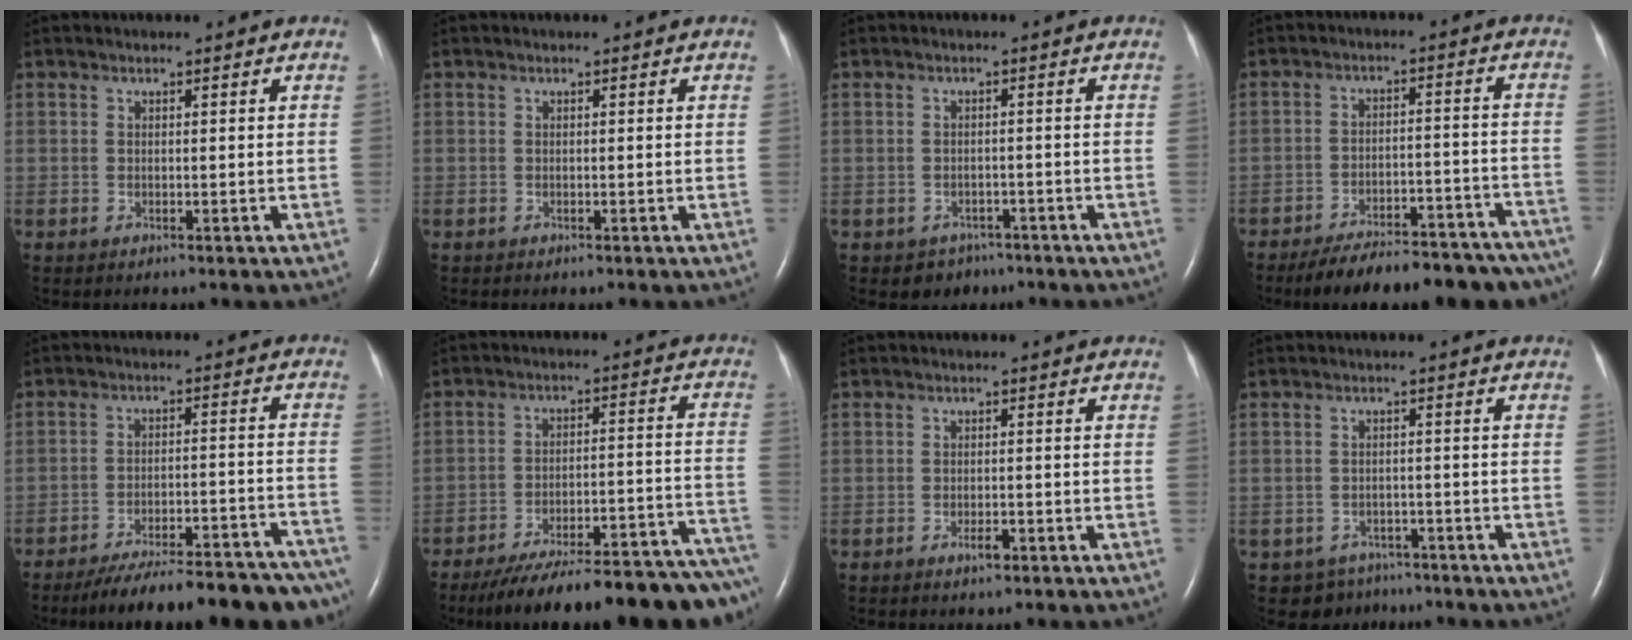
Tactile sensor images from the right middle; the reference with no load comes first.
{"total": 0.0}
{"total": 3.0, "force": [-1.9, 2.3, 0.0], "torque": [-0.004, 0.011, -0.022]}
{"total": 20.3, "force": [-17.4, 5.8, 8.5], "torque": [-0.082, 0.011, -0.230]}
{"total": 21.8, "force": [-19.2, 4.1, 9.6], "torque": [-0.088, 0.004, -0.254]}
{"total": 26.8, "force": [-23.3, 2.7, 12.9], "torque": [-0.114, -0.002, -0.315]}
{"total": 1.5, "force": [-0.9, 0.4, 1.1], "torque": [-0.018, 0.000, -0.013]}
{"total": 4.5, "force": [-3.4, 3.0, -0.2], "torque": [0.007, 0.011, -0.045]}